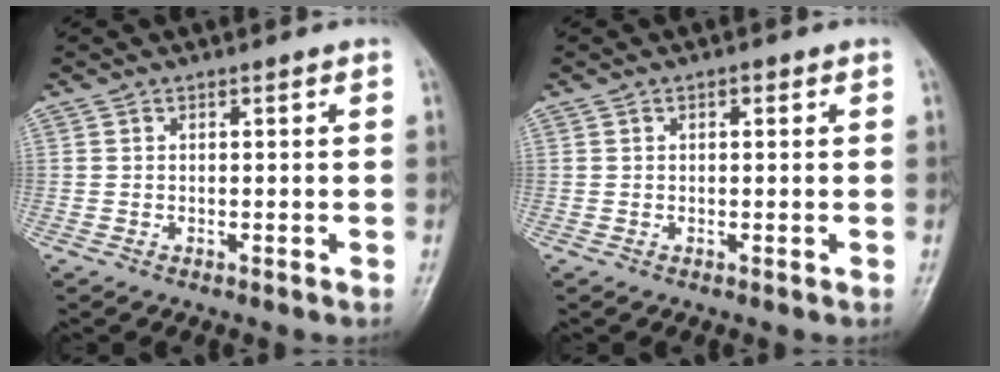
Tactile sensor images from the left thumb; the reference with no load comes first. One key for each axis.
{"total": 1.1, "fx": 0.4, "fy": 0.6, "fz": 0.8, "tx": -0.011, "ty": 0.002, "tz": 0.004}